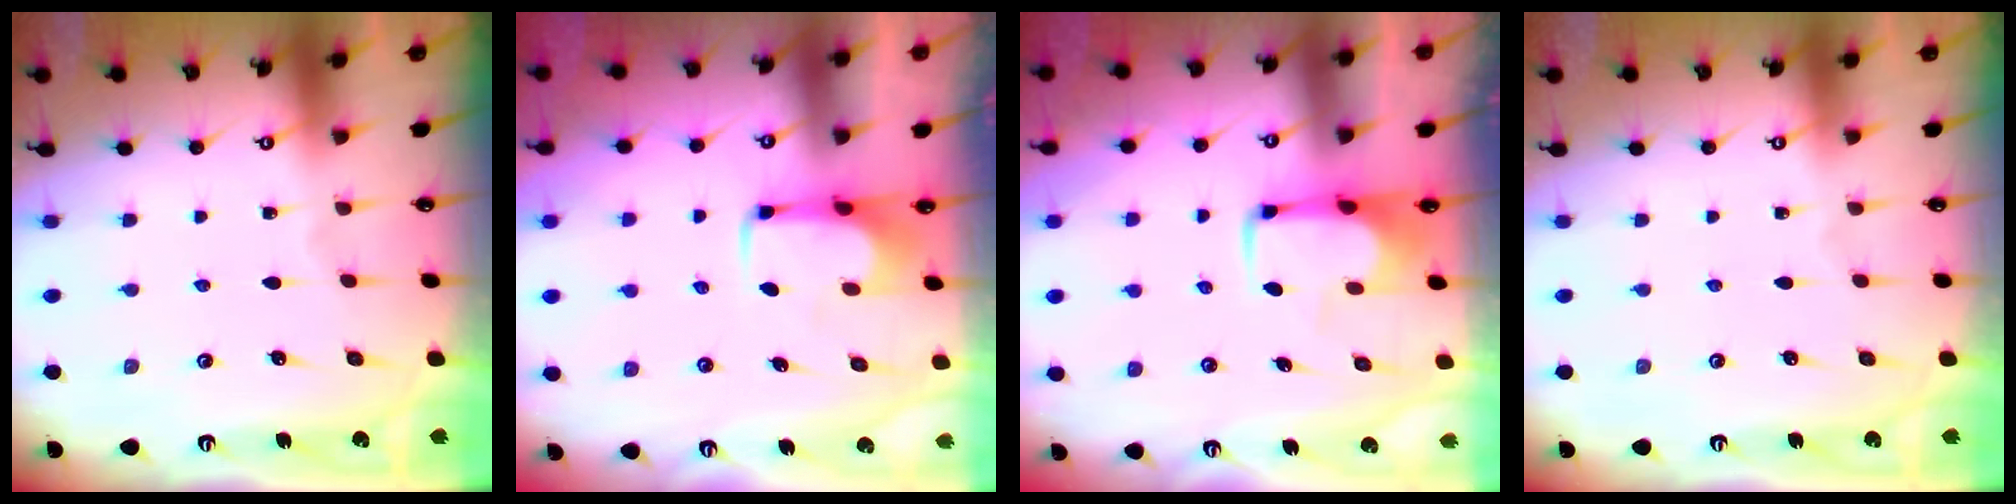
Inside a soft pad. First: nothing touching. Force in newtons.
{"total": 2.1, "press": 2.1, "slide": 0.4}
{"total": 2.0, "press": 1.9, "slide": 0.4}
{"total": 0.0}